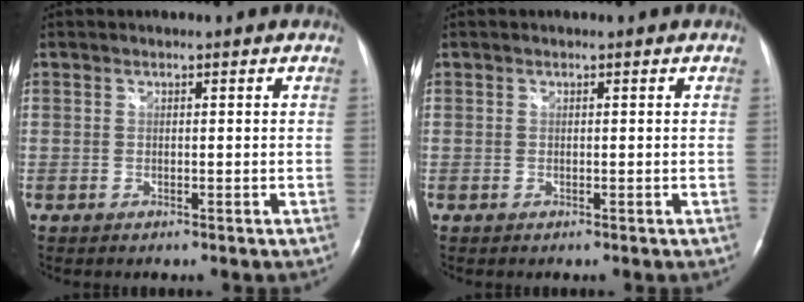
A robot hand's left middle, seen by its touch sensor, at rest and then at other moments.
{"total": 0.0}